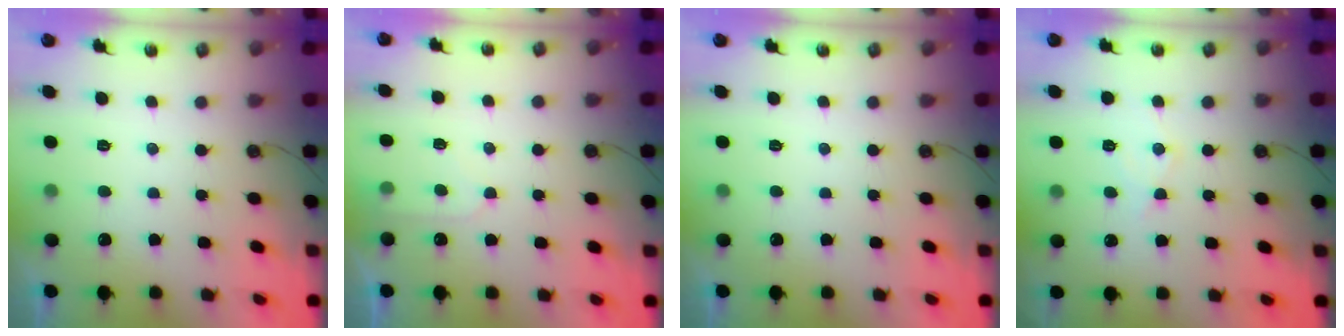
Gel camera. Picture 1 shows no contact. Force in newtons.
{"total": 5.0, "press": 5.0, "slide": 0.5}
{"total": 0.0}
{"total": 7.6, "press": 7.6, "slide": 0.6}